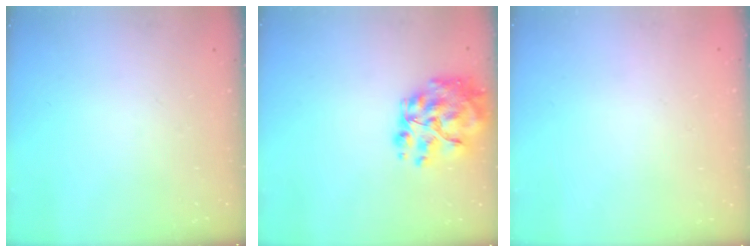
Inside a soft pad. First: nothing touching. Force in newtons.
{"total": 13.9, "press": 13.3, "slide": 4.4}
{"total": 1.7, "press": 1.7, "slide": 0.2}